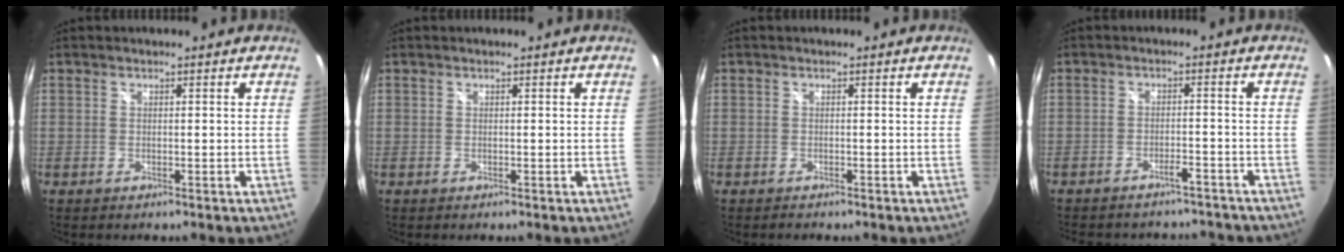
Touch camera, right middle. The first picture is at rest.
{"total": 0.0}
{"total": 1.0, "force": [-0.8, 0.5, 0.0], "torque": [-0.004, 0.000, -0.014]}
{"total": 10.4, "force": [-9.3, 3.4, 3.1], "torque": [-0.075, 0.003, -0.116]}